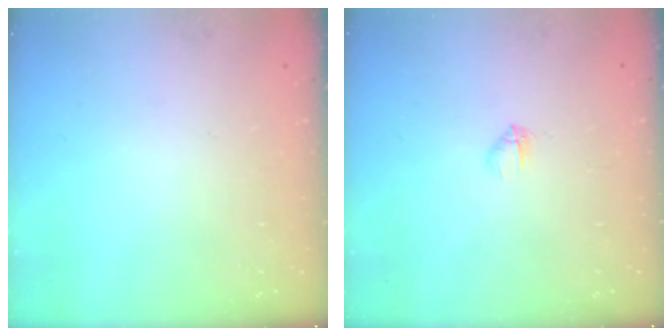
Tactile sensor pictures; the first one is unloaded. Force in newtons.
{"total": 2.7, "press": 2.5, "slide": 0.8}